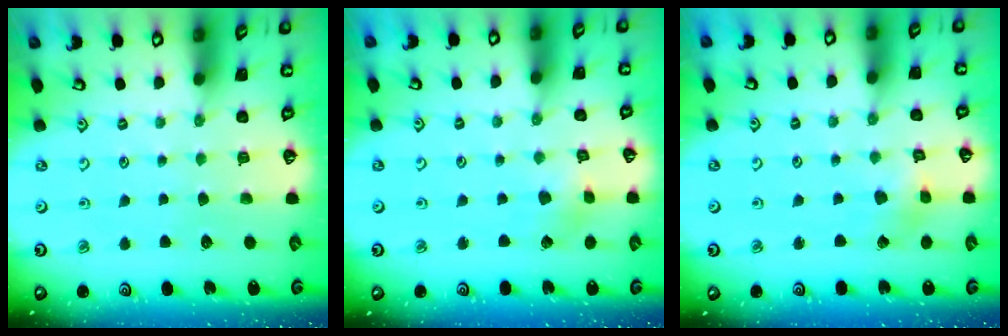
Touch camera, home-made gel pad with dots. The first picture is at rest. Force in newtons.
{"total": 3.1, "press": 3.1, "slide": 0.2}
{"total": 2.7, "press": 2.6, "slide": 0.3}